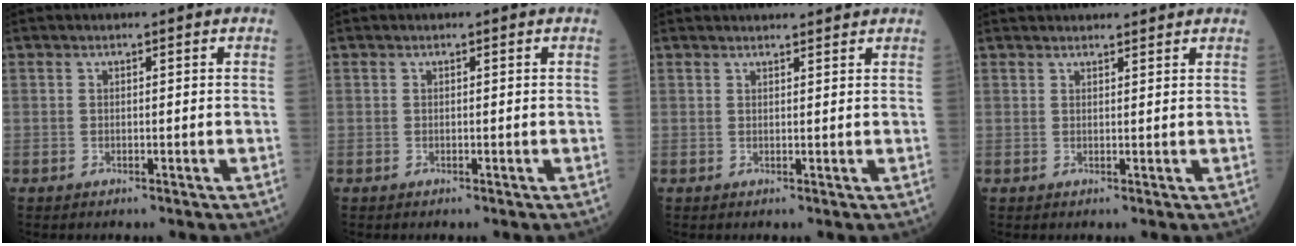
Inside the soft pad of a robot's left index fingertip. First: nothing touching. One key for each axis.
{"total": 0.0}
{"total": 4.7, "fx": 4.5, "fy": 0.2, "fz": 1.3, "tx": -0.016, "ty": 0.017, "tz": 0.051}
{"total": 6.4, "fx": 6.0, "fy": 0.7, "fz": 2.1, "tx": -0.024, "ty": 0.025, "tz": 0.074}